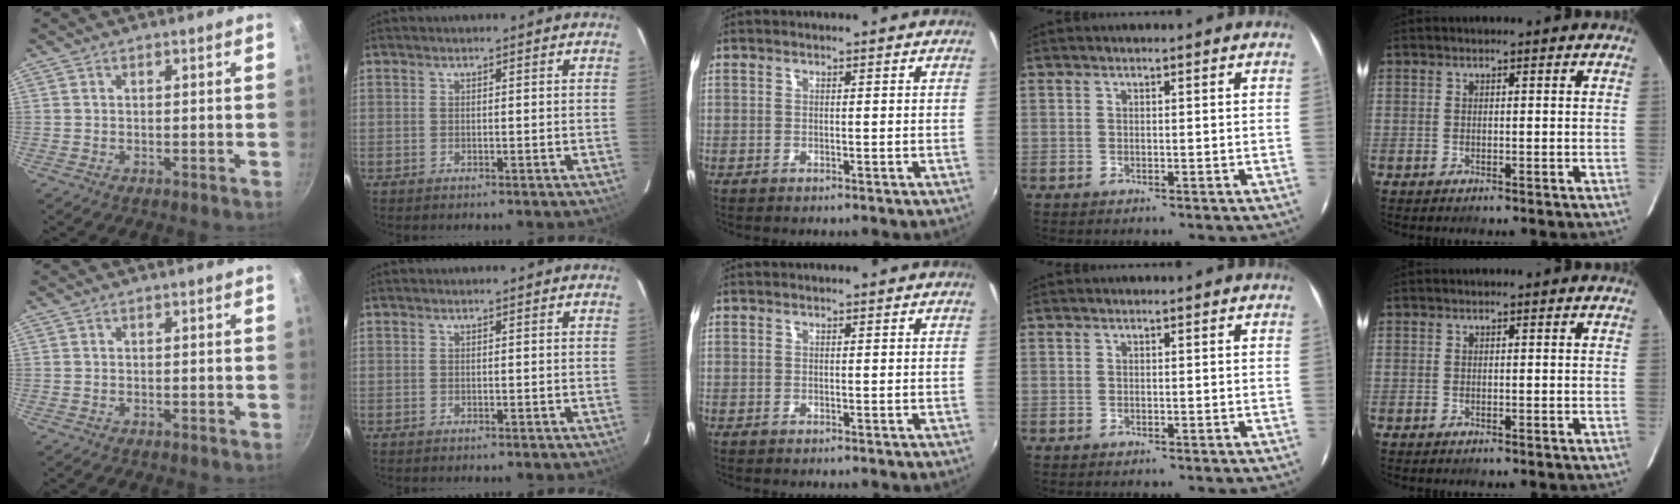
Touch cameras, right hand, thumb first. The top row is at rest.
{}